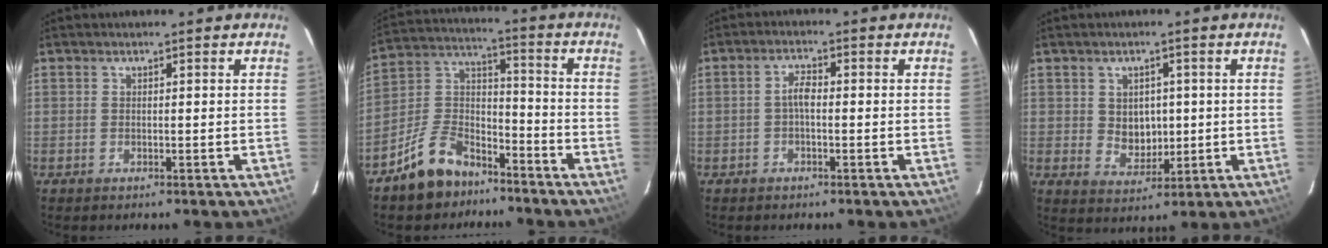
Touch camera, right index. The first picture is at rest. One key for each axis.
{"total": 11.9, "fx": -8.3, "fy": 6.7, "fz": 5.2, "tx": -0.122, "ty": 0.047, "tz": -0.139}
{"total": 2.7, "fx": -0.4, "fy": 1.1, "fz": 2.4, "tx": -0.049, "ty": 0.009, "tz": -0.008}
{"total": 5.7, "fx": 0.5, "fy": 4.8, "fz": 3.2, "tx": -0.053, "ty": 0.002, "tz": 0.020}